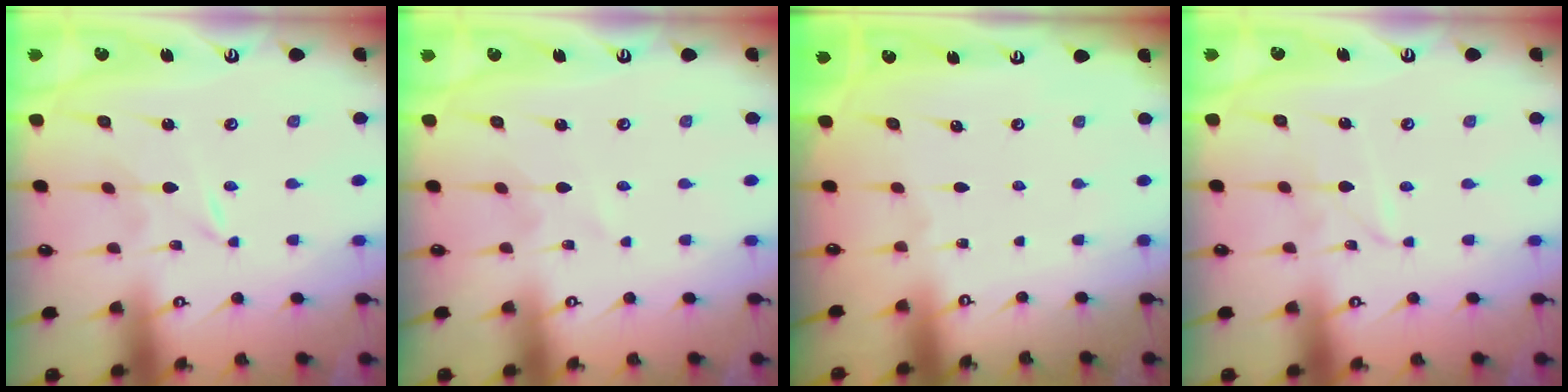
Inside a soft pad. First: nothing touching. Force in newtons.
{"total": 1.7, "press": 1.7, "slide": 0.1}
{"total": 0.0}
{"total": 2.6, "press": 2.5, "slide": 0.4}